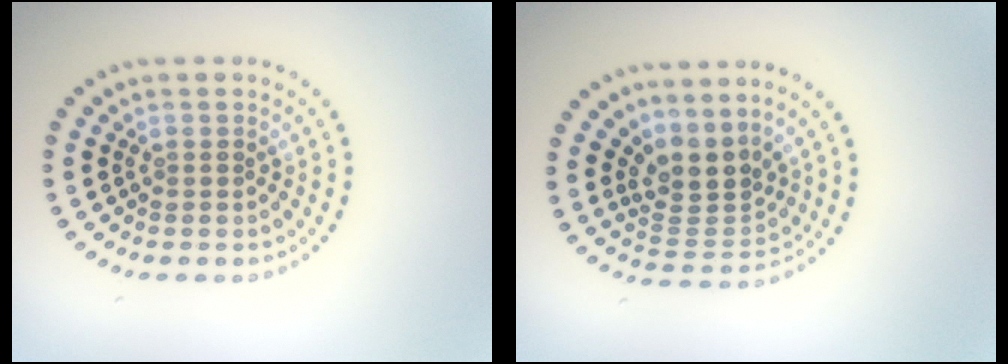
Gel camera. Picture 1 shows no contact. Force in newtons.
{"total": 3.3, "press": 2.4, "slide": 2.2}